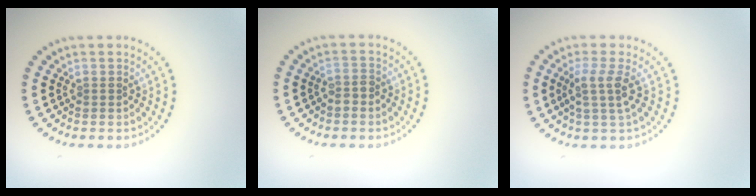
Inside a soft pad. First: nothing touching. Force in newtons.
{"total": 1.1, "press": 1.0, "slide": 0.4}
{"total": 2.6, "press": 2.1, "slide": 1.6}